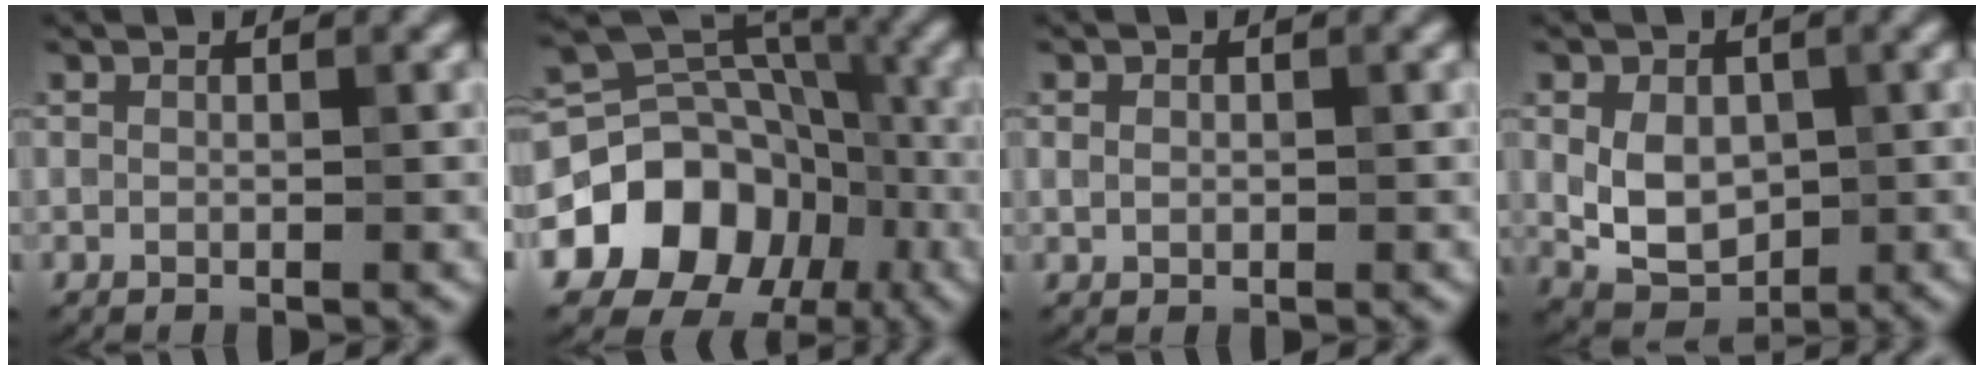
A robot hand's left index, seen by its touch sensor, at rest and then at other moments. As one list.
[{"total": 18.1, "force": [-7.3, 15.0, 7.0], "torque": [-0.137, -0.015, -0.135]}, {"total": 1.0, "force": [0.2, 0.7, 0.6], "torque": [-0.014, 0.003, 0.003]}, {"total": 5.1, "force": [0.1, 3.5, 3.7], "torque": [-0.069, -0.001, 0.003]}]